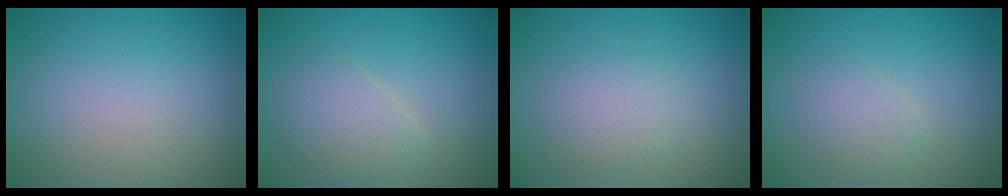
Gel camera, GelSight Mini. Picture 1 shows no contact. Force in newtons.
{"total": 2.8, "press": 2.8, "slide": 0.0}
{"total": 2.3, "press": 2.3, "slide": 0.1}
{"total": 1.8, "press": 1.8, "slide": 0.1}